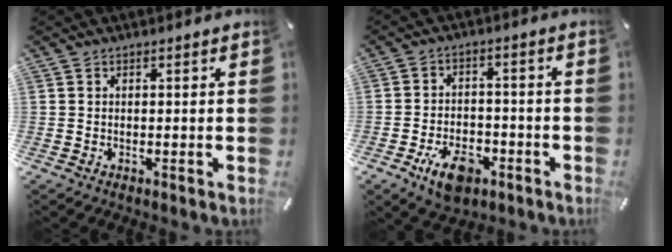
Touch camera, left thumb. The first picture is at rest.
{"total": 8.8, "force": [-4.3, 5.4, 5.4], "torque": [-0.096, 0.016, -0.076]}